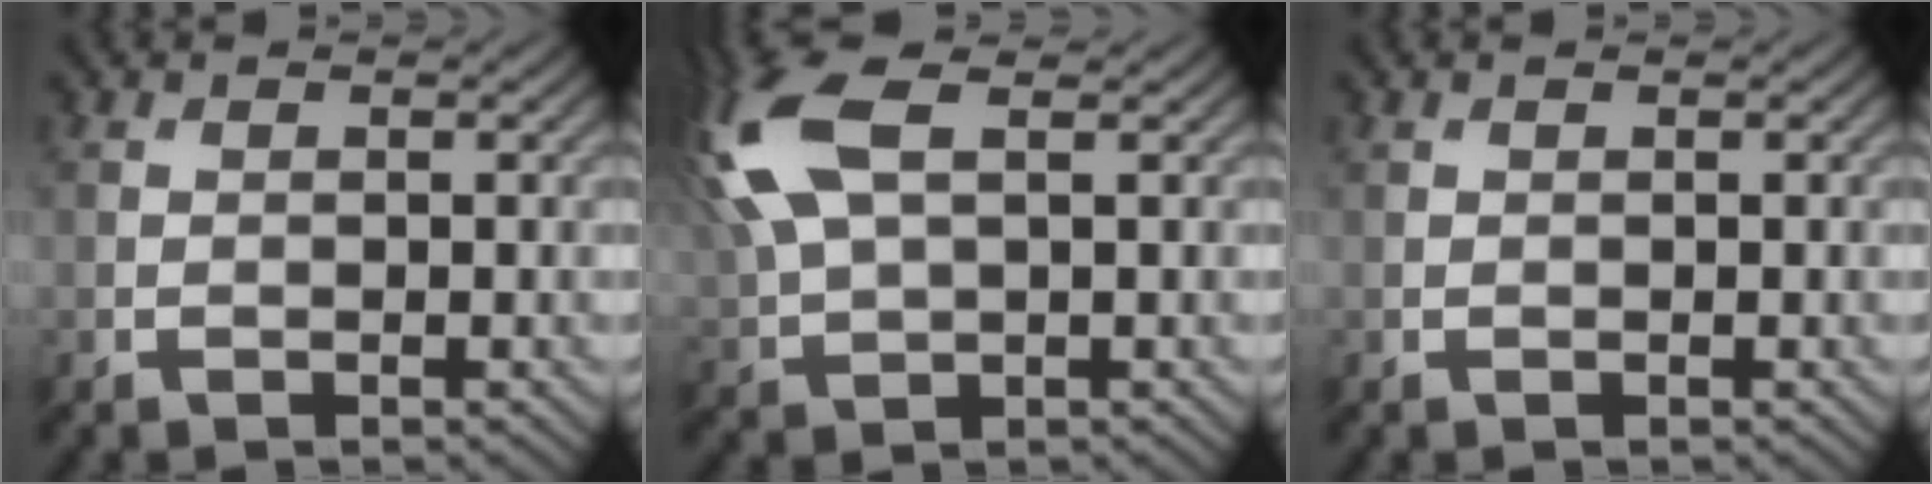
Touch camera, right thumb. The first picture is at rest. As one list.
[{"total": 12.0, "force": [4.2, 5.7, 9.7], "torque": [-0.262, 0.018, 0.078]}, {"total": 0.0}]